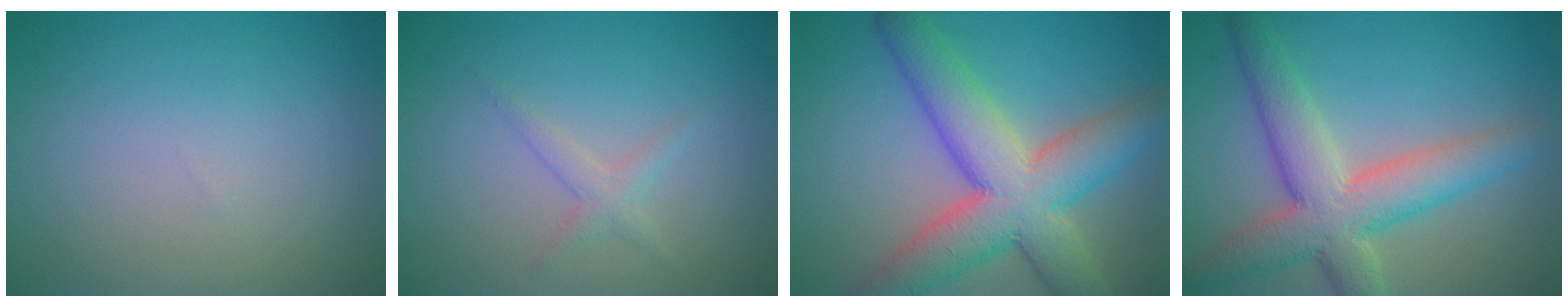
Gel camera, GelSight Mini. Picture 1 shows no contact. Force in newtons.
{"total": 1.4, "press": 1.4, "slide": 0.0}
{"total": 10.0, "press": 10.0, "slide": 0.6}
{"total": 7.4, "press": 7.4, "slide": 0.5}